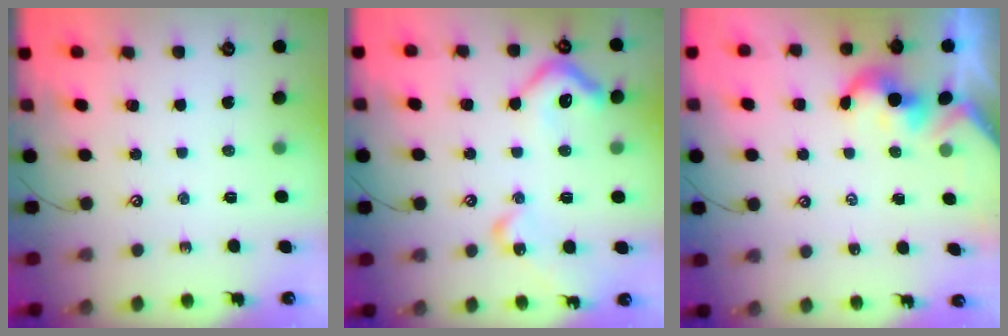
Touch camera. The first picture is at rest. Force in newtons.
{"total": 11.9, "press": 11.8, "slide": 1.4}
{"total": 2.0, "press": 1.9, "slide": 0.4}